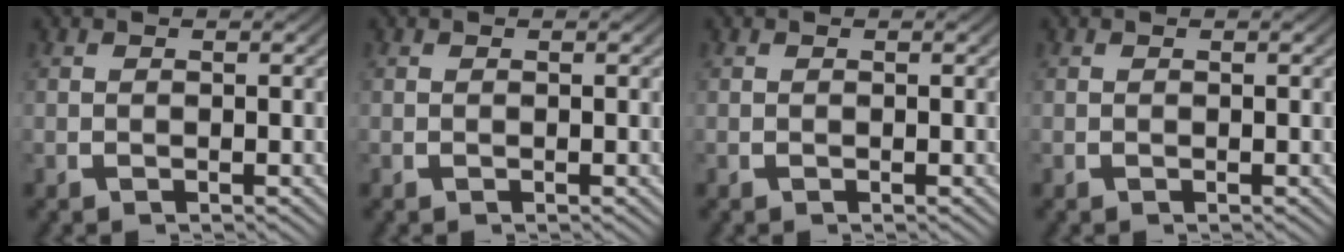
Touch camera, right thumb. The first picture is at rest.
{"total": 0.0}
{"total": 0.0}
{"total": 0.0}